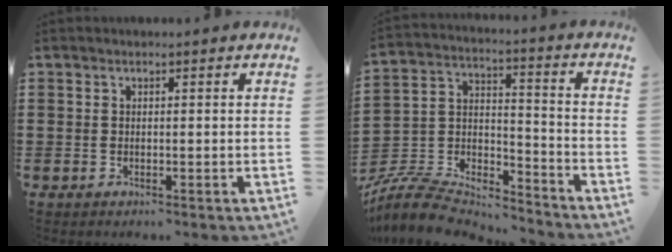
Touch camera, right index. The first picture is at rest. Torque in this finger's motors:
{"motor_torque": [-1.12, 1.01, -1.05, -0.21]}